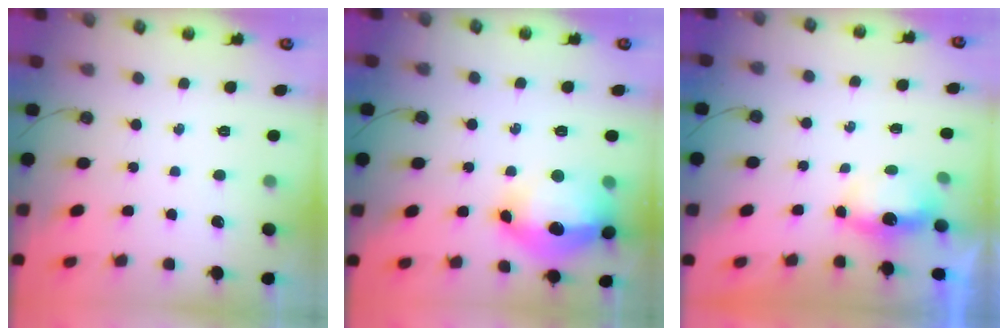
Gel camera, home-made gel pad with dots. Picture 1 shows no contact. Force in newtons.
{"total": 18.6, "press": 18.3, "slide": 3.1}
{"total": 4.6, "press": 4.6, "slide": 0.5}